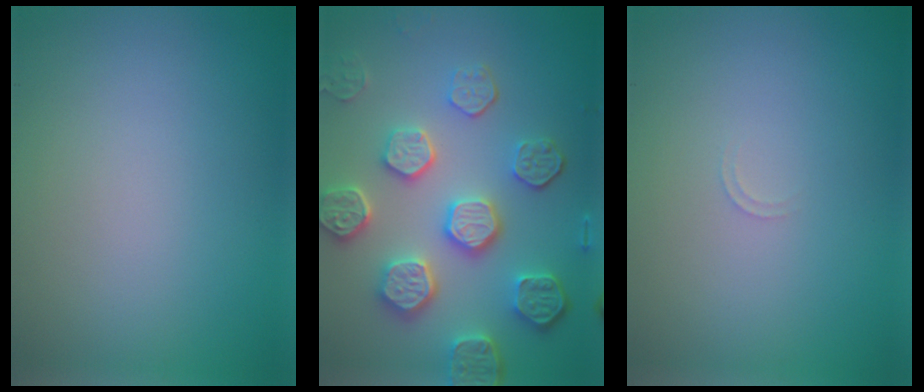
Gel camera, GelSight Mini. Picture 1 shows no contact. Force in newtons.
{"total": 6.7, "press": 5.5, "slide": 3.8}
{"total": 0.6, "press": 0.6, "slide": 0.2}